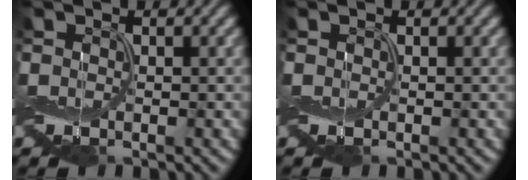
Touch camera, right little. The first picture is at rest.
{"total": 0.0}